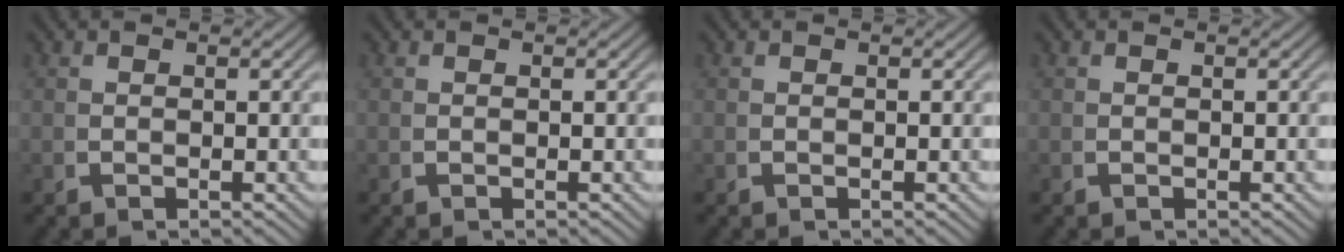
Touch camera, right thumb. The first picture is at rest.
{"total": 0.0}
{"total": 0.0}
{"total": 0.0}